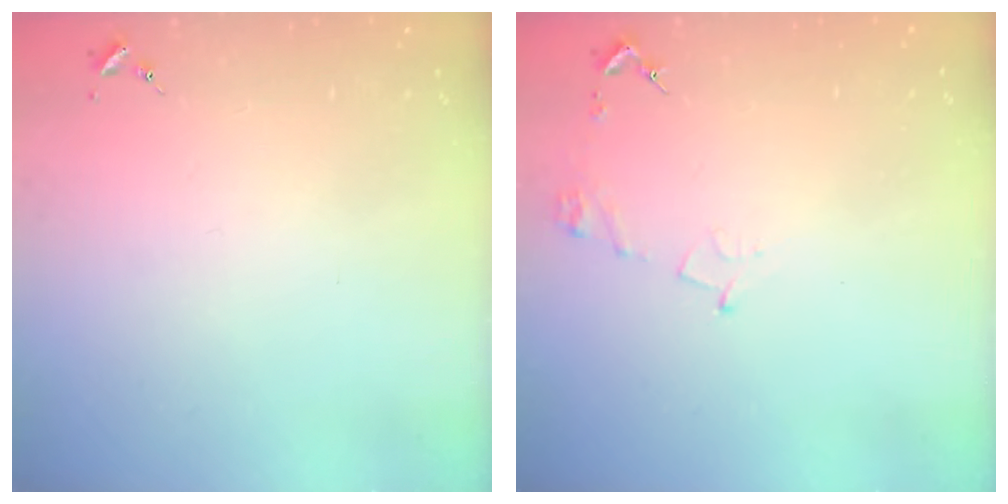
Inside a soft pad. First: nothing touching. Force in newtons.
{"total": 6.2, "press": 6.2, "slide": 0.7}